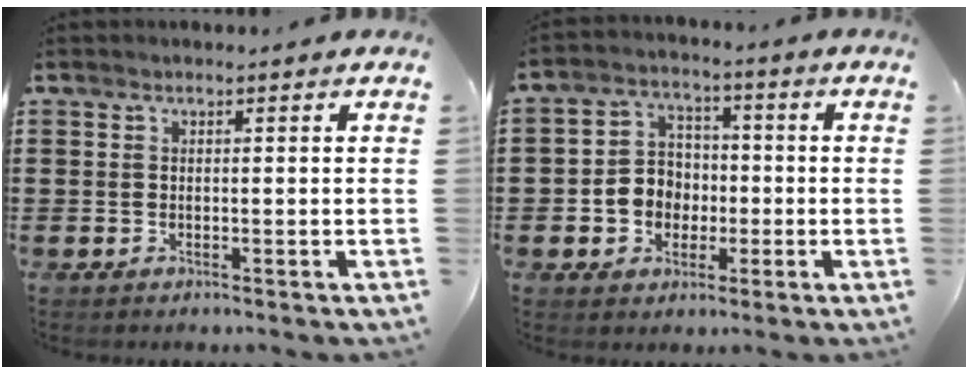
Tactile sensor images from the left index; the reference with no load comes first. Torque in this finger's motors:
{"motor_torque": [1.73, 0.19, 0.74, 0.08]}